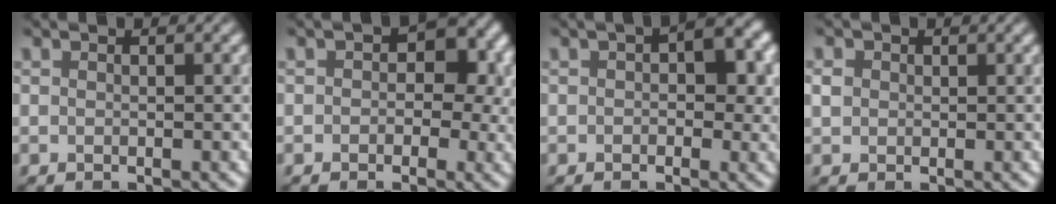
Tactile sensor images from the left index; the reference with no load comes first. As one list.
[{"total": 6.5, "force": [0.8, 4.8, 4.3], "torque": [-0.005, 0.012, -0.003]}, {"total": 3.9, "force": [0.7, 2.3, 3.1], "torque": [-0.025, 0.006, 0.002]}, {"total": 1.0, "force": [0.1, 1.0, 0.1], "torque": [0.002, 0.001, -0.001]}]